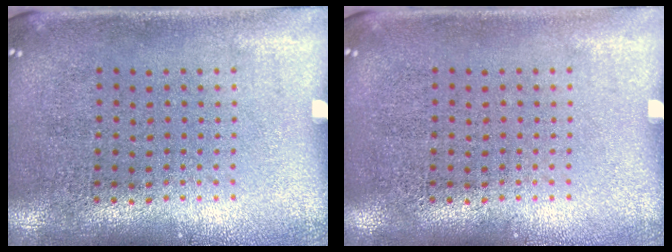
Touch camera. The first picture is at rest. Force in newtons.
{"total": 0.0}